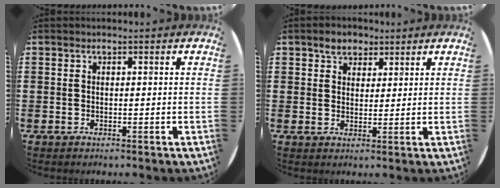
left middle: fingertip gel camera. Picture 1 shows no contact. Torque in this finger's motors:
{"motor_torque": [0.44, -0.39, 0.06, 0.04]}